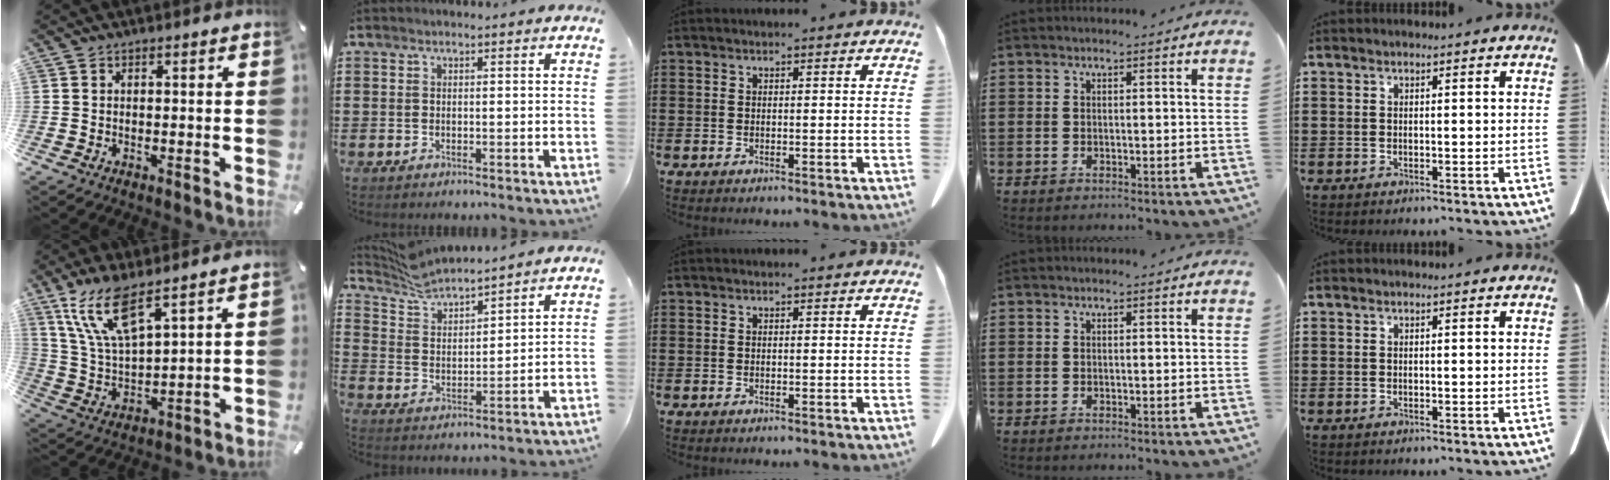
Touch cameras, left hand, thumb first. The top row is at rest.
{"thumb": {"total": 13.1, "force": [9.0, 3.9, 8.7], "torque": [-0.211, -0.036, 0.159]}, "index": {"total": 5.6, "force": [5.5, 0.7, 1.1], "torque": [-0.047, -0.024, 0.097]}}